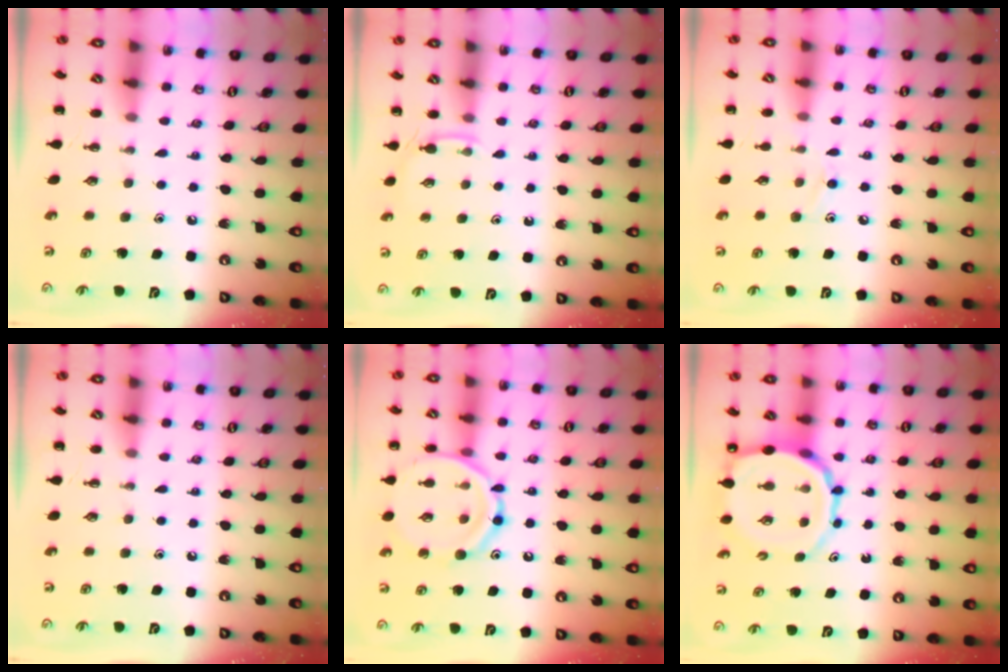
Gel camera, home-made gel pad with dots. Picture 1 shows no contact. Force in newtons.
{"total": 4.1, "press": 3.9, "slide": 1.2}
{"total": 7.6, "press": 7.3, "slide": 2.3}
{"total": 0.0}
{"total": 14.8, "press": 14.7, "slide": 1.4}
{"total": 11.1, "press": 10.7, "slide": 3.0}